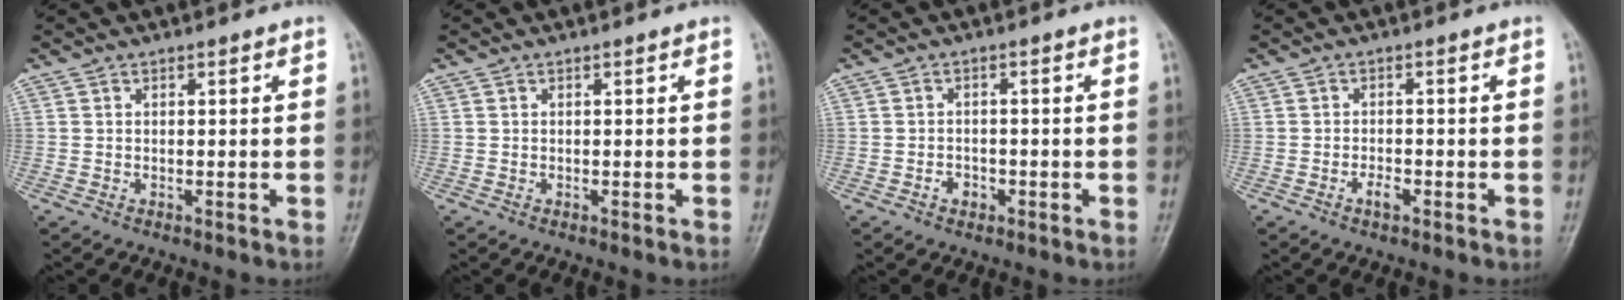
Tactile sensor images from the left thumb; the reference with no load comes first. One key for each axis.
{"total": 0.0}
{"total": 2.4, "fx": -1.1, "fy": 1.8, "fz": 1.1, "tx": -0.007, "ty": 0.012, "tz": -0.017}
{"total": 2.3, "fx": -1.2, "fy": 1.1, "fz": 1.6, "tx": -0.026, "ty": 0.008, "tz": -0.022}